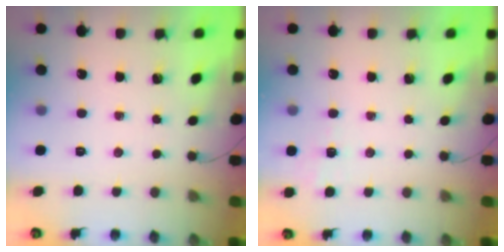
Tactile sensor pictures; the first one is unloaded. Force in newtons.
{"total": 2.0, "press": 1.0, "slide": 1.7}